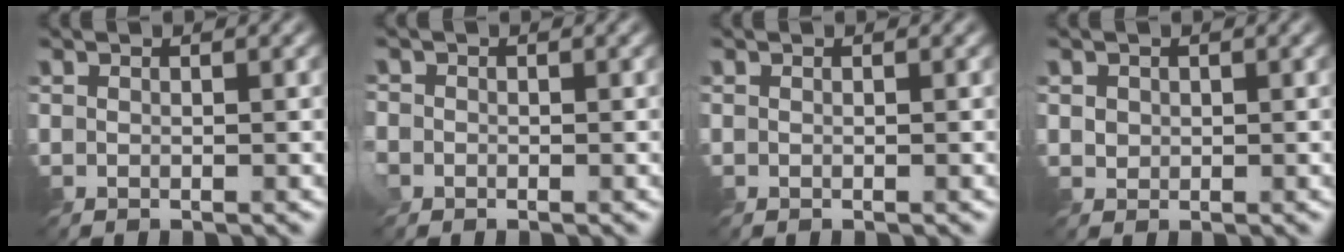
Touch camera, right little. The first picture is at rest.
{"total": 3.4, "force": [-0.9, 3.0, 1.4], "torque": [-0.052, 0.010, -0.024]}
{"total": 0.0}
{"total": 1.0, "force": [0.3, 0.9, 0.3], "torque": [-0.012, -0.007, 0.014]}